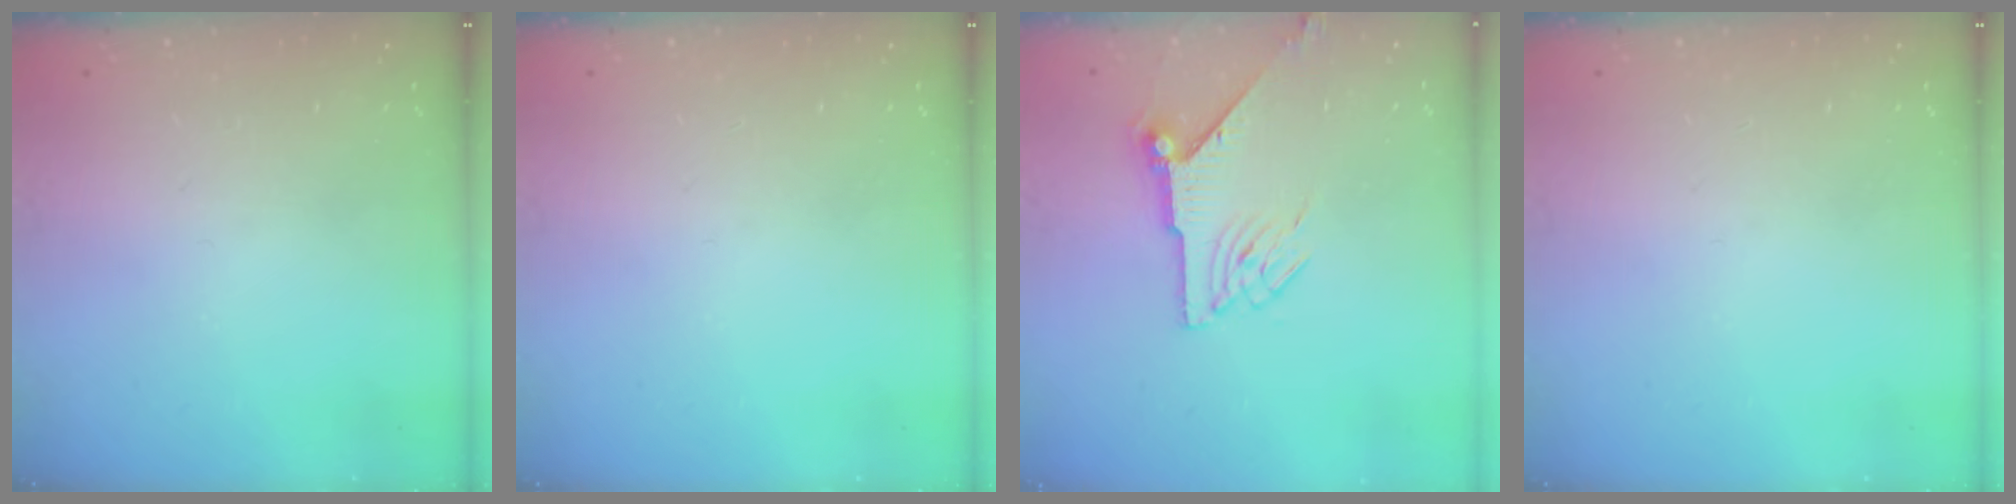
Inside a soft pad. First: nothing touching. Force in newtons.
{"total": 0.0}
{"total": 7.6, "press": 7.6, "slide": 0.1}
{"total": 0.0}